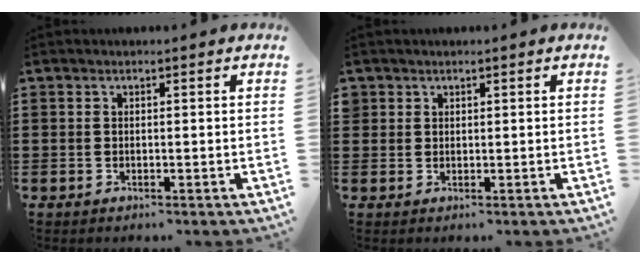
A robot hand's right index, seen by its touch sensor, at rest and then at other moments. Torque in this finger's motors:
{"motor_torque": [0.07, 0.05, 0.00, -0.01]}